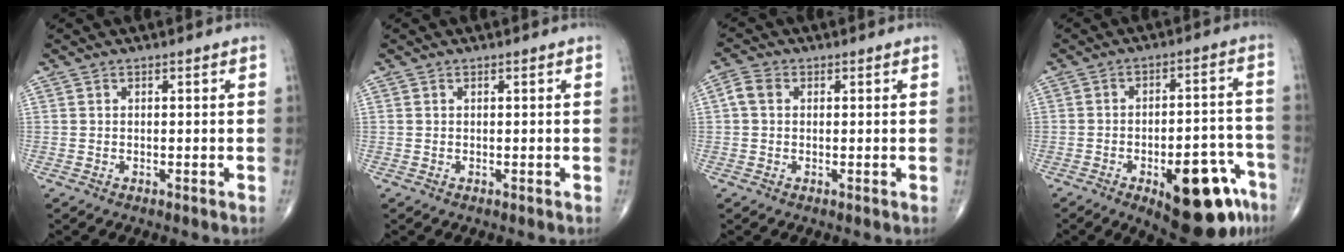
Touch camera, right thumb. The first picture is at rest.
{"total": 0.0}
{"total": 3.1, "force": [0.5, 2.4, 1.9], "torque": [-0.042, 0.011, 0.006]}
{"total": 18.2, "force": [-9.1, 7.1, 14.1], "torque": [-0.128, 0.051, -0.109]}